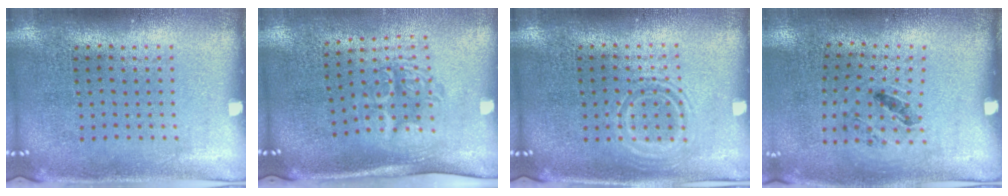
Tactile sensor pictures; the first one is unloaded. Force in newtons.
{"total": 1.7, "press": 1.3, "slide": 1.2}
{"total": 1.0, "press": 1.0, "slide": 0.2}
{"total": 1.4, "press": 0.8, "slide": 1.2}